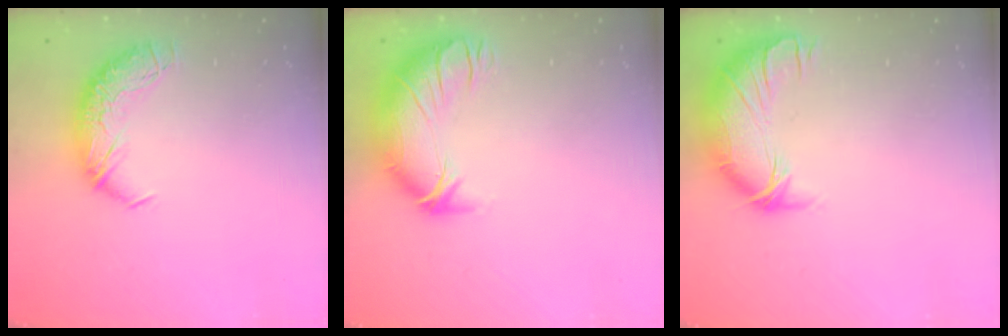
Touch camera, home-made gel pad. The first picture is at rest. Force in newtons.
{"total": 3.1, "press": 0.1, "slide": 3.1}
{"total": 3.8, "press": 3.0, "slide": 2.2}